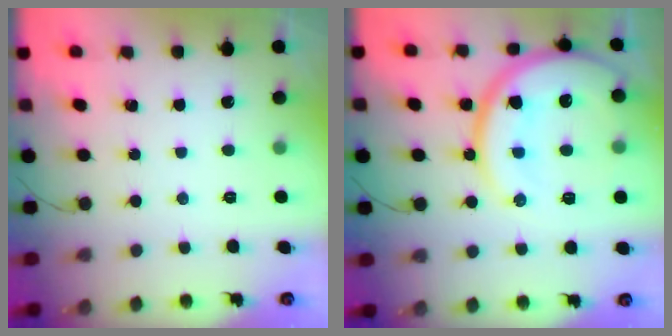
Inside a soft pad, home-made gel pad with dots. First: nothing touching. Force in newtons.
{"total": 20.5, "press": 20.4, "slide": 2.1}